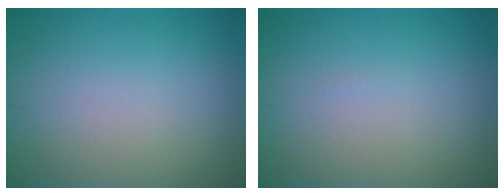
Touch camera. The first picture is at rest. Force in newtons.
{"total": 0.0}